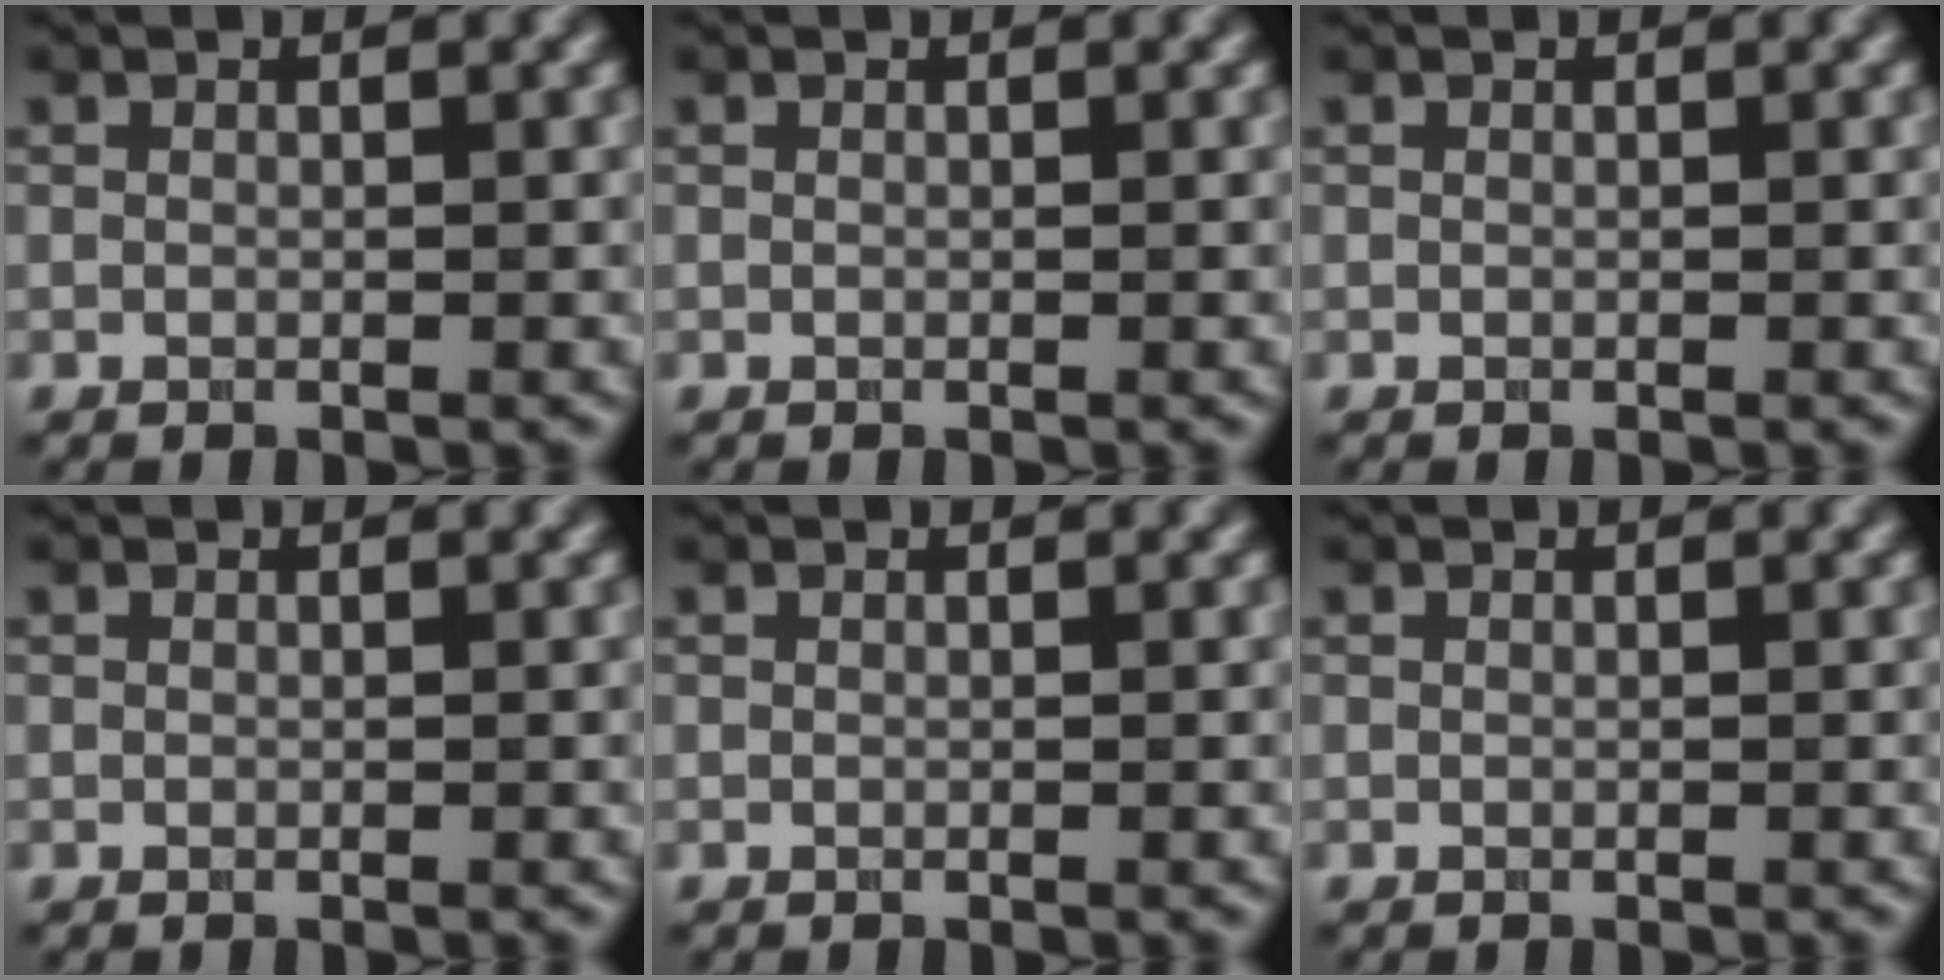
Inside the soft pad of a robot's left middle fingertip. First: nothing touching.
{"total": 0.0}
{"total": 0.0}
{"total": 0.0}
{"total": 0.0}
{"total": 0.0}